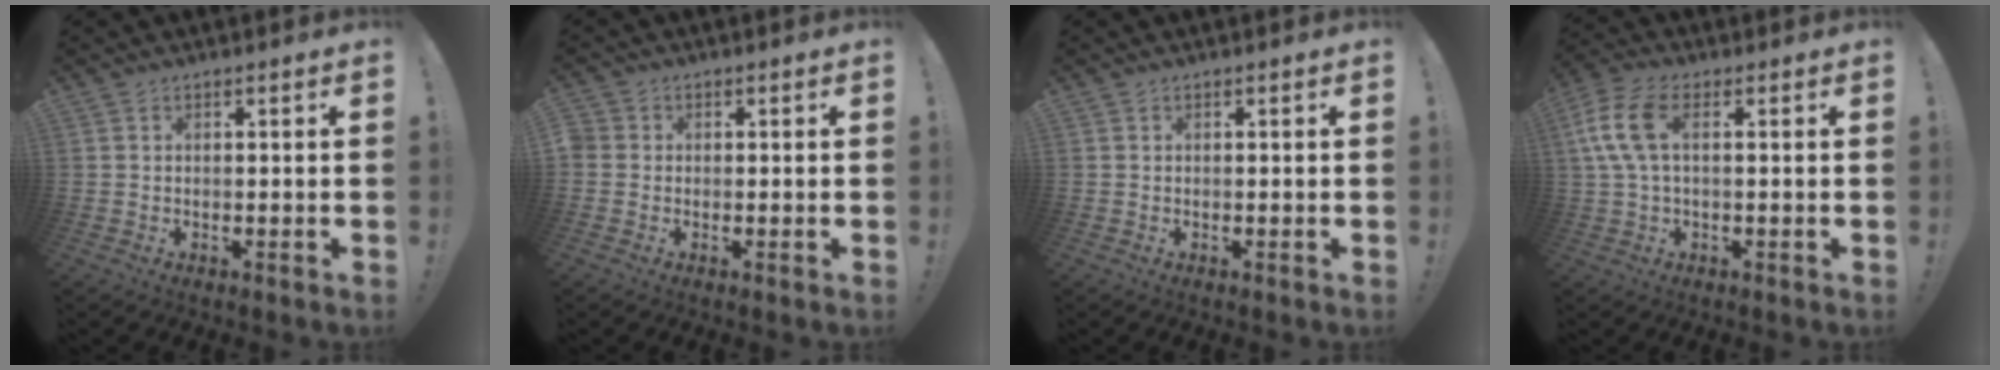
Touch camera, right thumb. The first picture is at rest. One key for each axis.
{"total": 1.6, "fx": -0.4, "fy": 1.3, "fz": 0.8, "tx": -0.023, "ty": 0.003, "tz": -0.007}
{"total": 0.0}
{"total": 10.4, "fx": 2.1, "fy": 5.1, "fz": 8.8, "tx": -0.186, "ty": 0.004, "tz": 0.043}